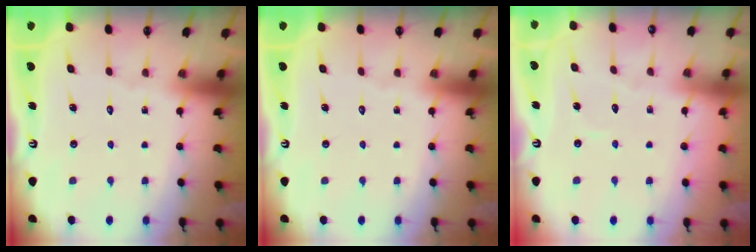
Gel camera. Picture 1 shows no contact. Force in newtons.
{"total": 0.0}
{"total": 2.6, "press": 2.6, "slide": 0.3}